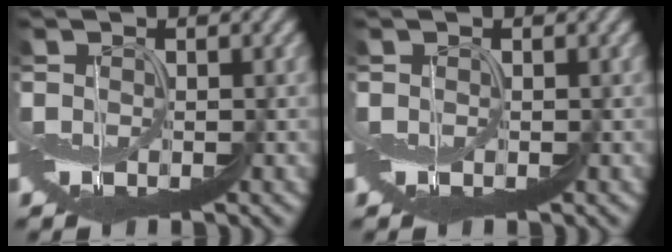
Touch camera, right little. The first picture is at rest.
{"total": 0.0}